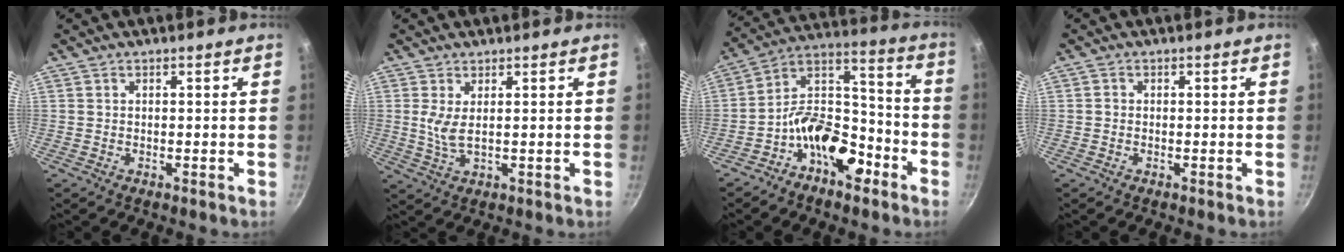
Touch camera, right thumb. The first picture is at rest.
{"total": 3.8, "force": [0.8, 1.0, 3.5], "torque": [-0.082, -0.010, 0.021]}
{"total": 14.3, "force": [-7.6, 7.9, 9.1], "torque": [-0.111, 0.090, -0.144]}
{"total": 0.5, "force": [-0.2, 0.4, 0.3], "torque": [-0.004, 0.002, -0.007]}